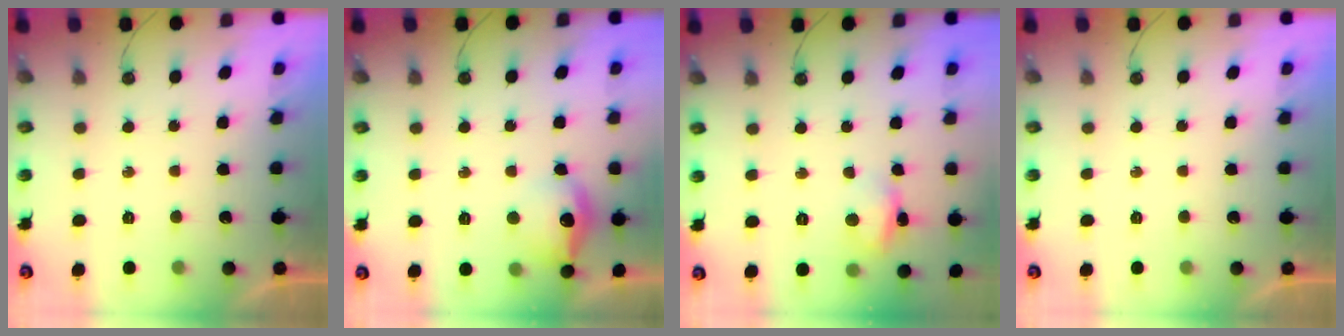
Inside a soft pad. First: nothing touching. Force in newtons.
{"total": 13.0, "press": 12.9, "slide": 1.0}
{"total": 5.5, "press": 5.5, "slide": 0.5}
{"total": 0.0}